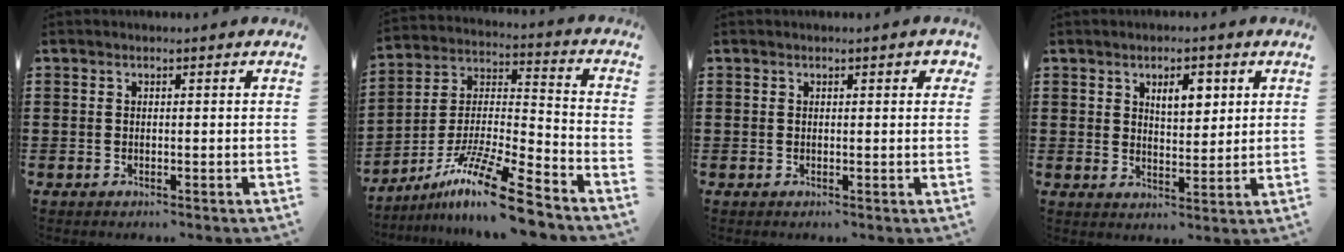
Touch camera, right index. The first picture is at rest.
{"total": 14.2, "force": [-11.0, 0.9, 9.0], "torque": [-0.156, 0.025, -0.204]}
{"total": 0.5, "force": [0.2, 0.4, 0.3], "torque": [0.002, 0.002, 0.001]}
{"total": 4.8, "force": [2.3, 2.4, 3.5], "torque": [-0.052, 0.001, 0.033]}